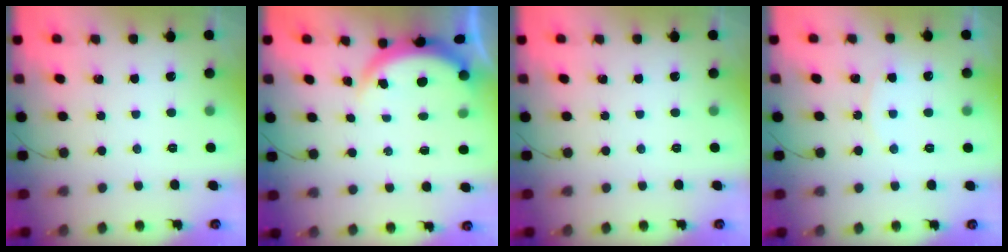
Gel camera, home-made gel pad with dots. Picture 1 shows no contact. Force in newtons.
{"total": 4.3, "press": 4.3, "slide": 0.3}
{"total": 0.0}
{"total": 4.4, "press": 4.4, "slide": 0.6}